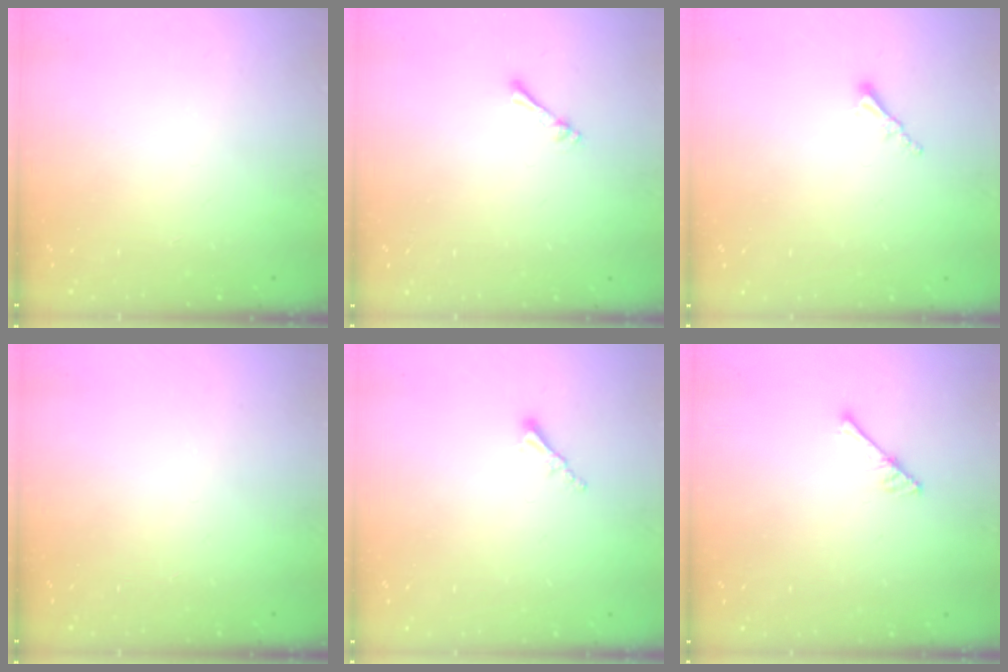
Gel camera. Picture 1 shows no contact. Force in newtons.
{"total": 1.1, "press": 1.1, "slide": 0.2}
{"total": 1.7, "press": 1.7, "slide": 0.3}
{"total": 0.0}
{"total": 1.7, "press": 1.7, "slide": 0.3}
{"total": 3.0, "press": 3.0, "slide": 0.3}